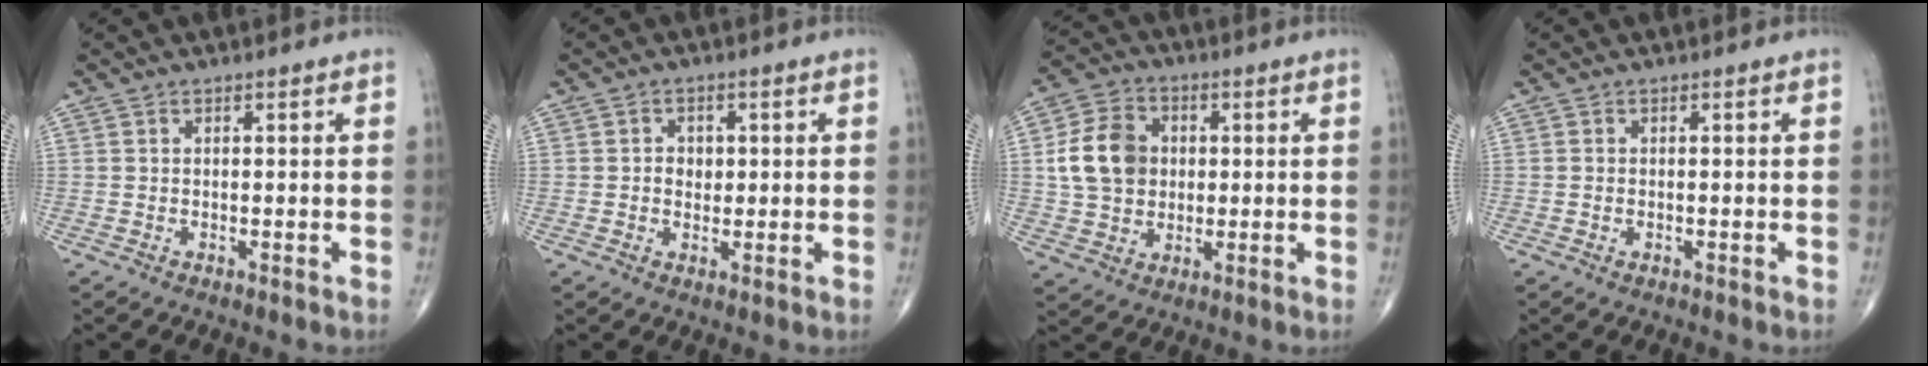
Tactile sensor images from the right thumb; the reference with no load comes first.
{"total": 3.0, "force": [0.3, 2.5, 1.6], "torque": [-0.004, 0.003, 0.003]}
{"total": 11.7, "force": [1.3, 9.3, 6.9], "torque": [-0.106, 0.010, 0.021]}
{"total": 0.6, "force": [-0.1, 0.4, 0.5], "torque": [-0.014, 0.004, 0.000]}